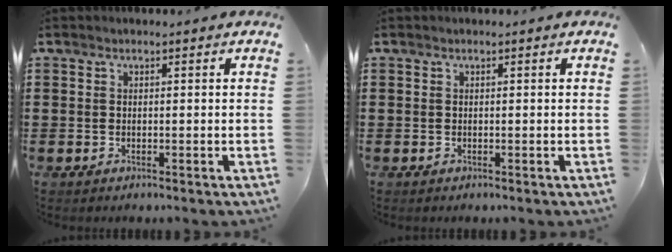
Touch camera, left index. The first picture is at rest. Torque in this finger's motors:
{"motor_torque": [0.01, 0.01, -0.01, -0.01]}